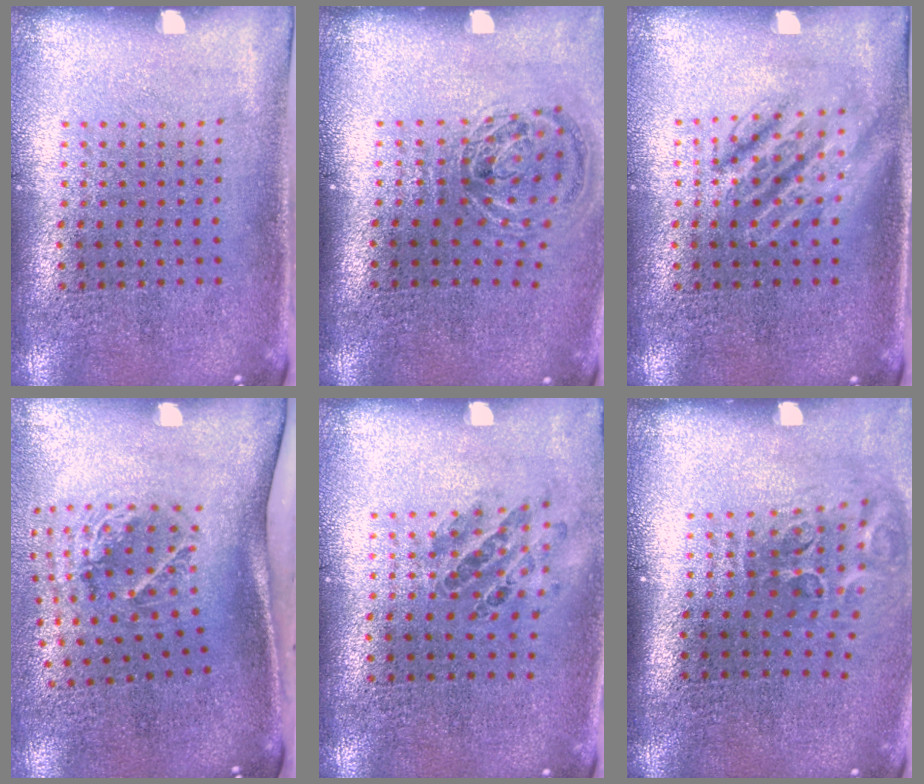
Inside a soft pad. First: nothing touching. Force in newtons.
{"total": 1.2, "press": 1.0, "slide": 0.6}
{"total": 2.8, "press": 2.8, "slide": 0.4}
{"total": 2.1, "press": 1.3, "slide": 1.7}
{"total": 0.8, "press": 0.8, "slide": 0.1}
{"total": 1.9, "press": 1.1, "slide": 1.5}